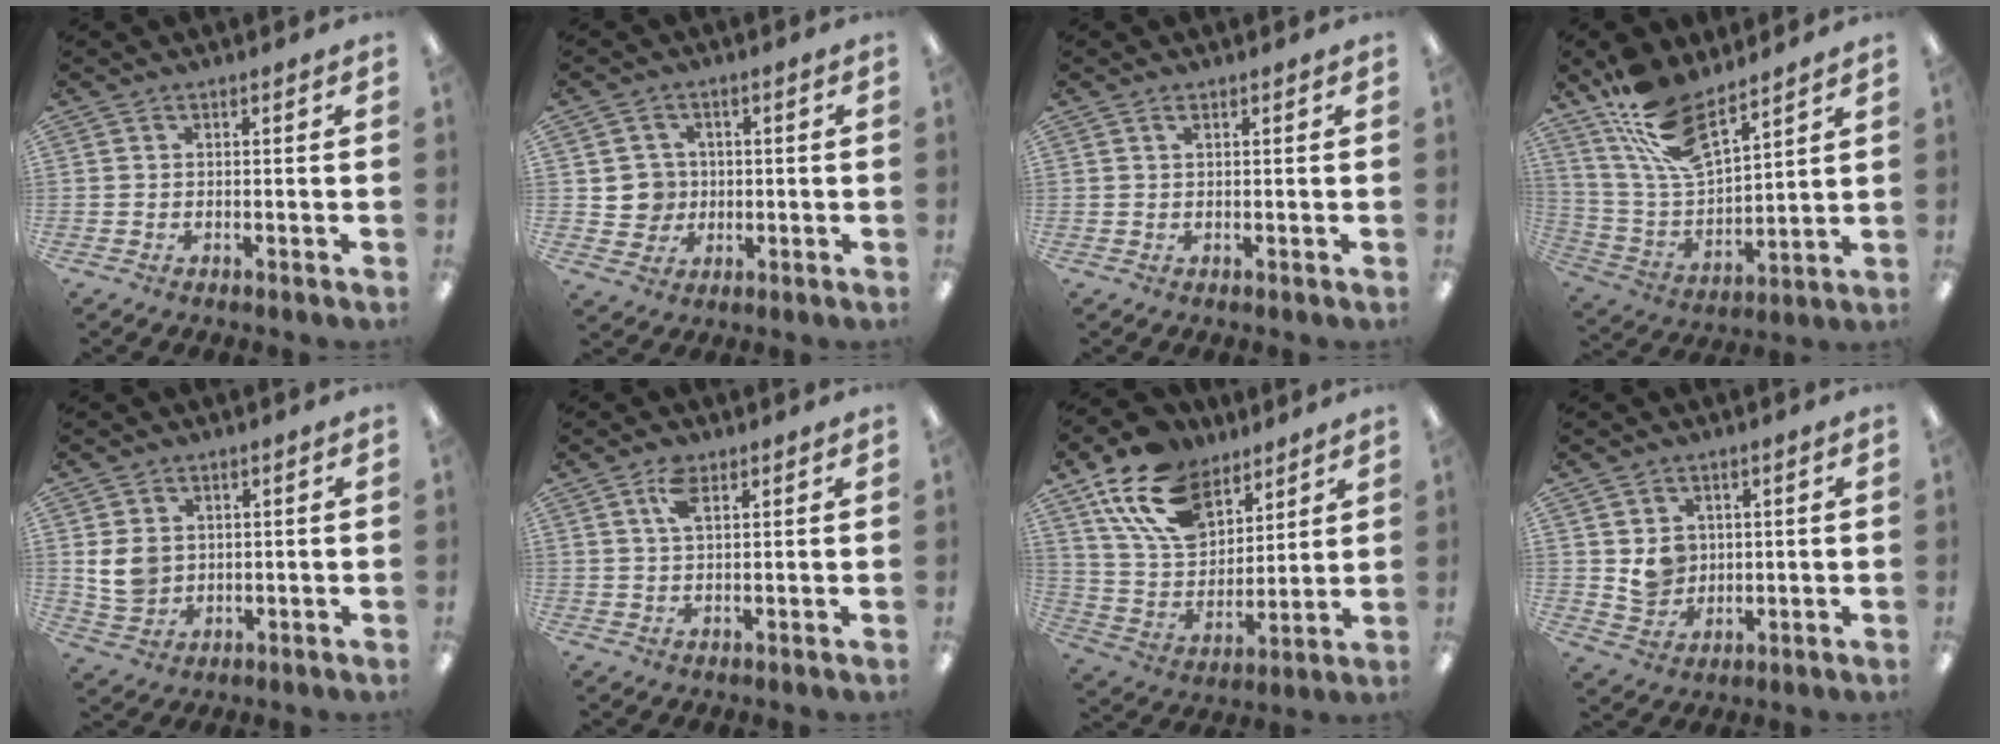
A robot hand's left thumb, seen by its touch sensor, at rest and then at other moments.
{"total": 5.4, "force": [0.6, 5.4, 0.5], "torque": [-0.003, 0.004, 0.012]}
{"total": 1.0, "force": [0.6, 0.4, 0.7], "torque": [-0.016, 0.003, 0.010]}
{"total": 15.9, "force": [11.3, 6.2, 9.3], "torque": [-0.192, -0.052, 0.209]}
{"total": 6.1, "force": [1.2, 5.2, 3.0], "torque": [-0.062, 0.002, 0.022]}
{"total": 5.1, "force": [2.7, 2.3, 3.7], "torque": [-0.074, 0.003, 0.046]}
{"total": 18.5, "force": [11.5, 11.1, 9.5], "torque": [-0.179, -0.045, 0.217]}
{"total": 6.1, "force": [1.9, 5.5, 1.9], "torque": [-0.021, -0.002, 0.037]}